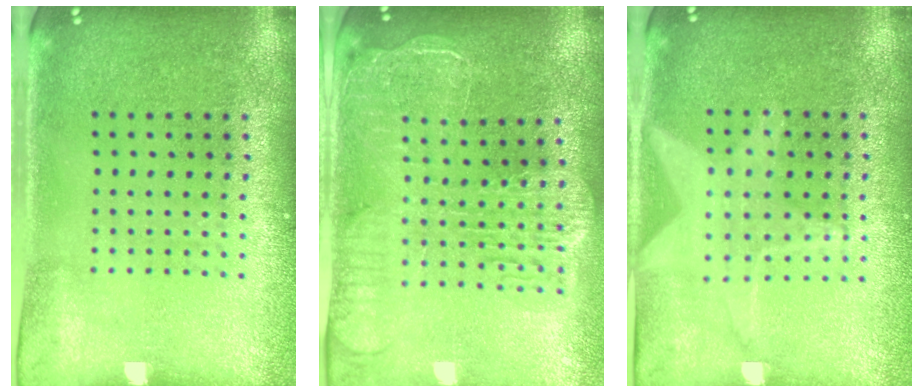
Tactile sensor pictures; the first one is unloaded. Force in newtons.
{"total": 2.5, "press": 2.2, "slide": 1.3}
{"total": 1.0, "press": 1.0, "slide": 0.1}